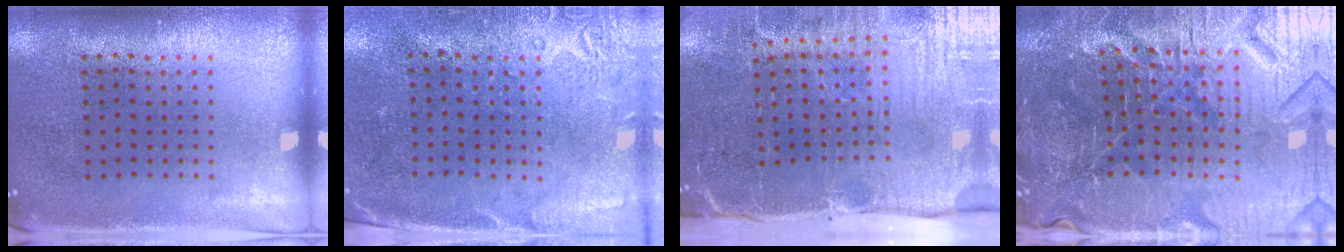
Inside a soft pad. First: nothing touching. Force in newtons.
{"total": 2.7, "press": 2.2, "slide": 1.6}
{"total": 5.3, "press": 4.4, "slide": 2.9}
{"total": 5.9, "press": 5.5, "slide": 2.2}